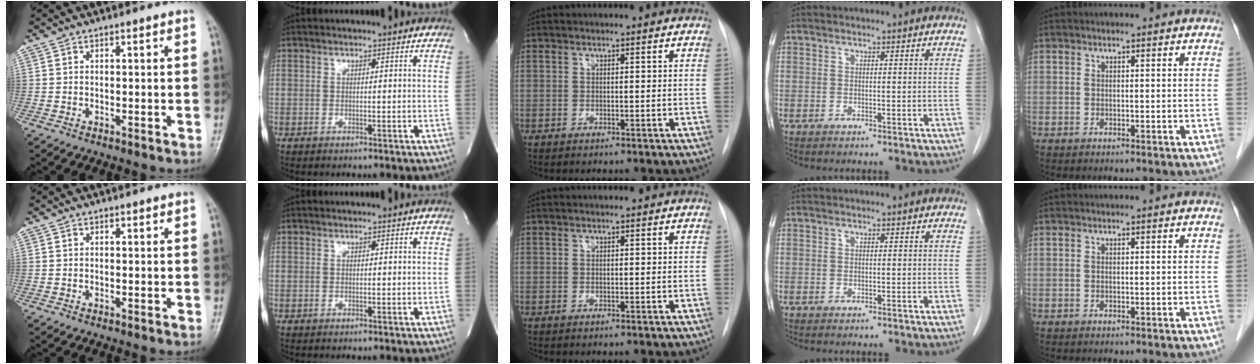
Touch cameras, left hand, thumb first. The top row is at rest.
{}